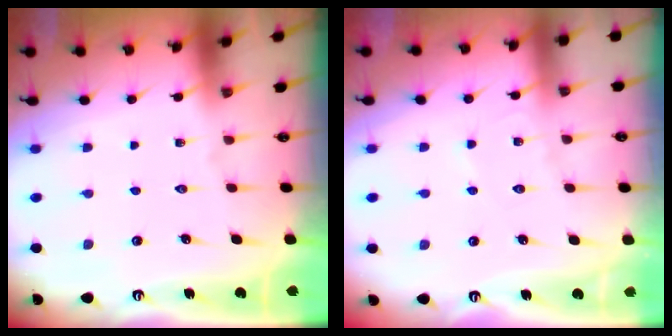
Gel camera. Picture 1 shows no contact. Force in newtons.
{"total": 4.3, "press": 4.3, "slide": 0.3}